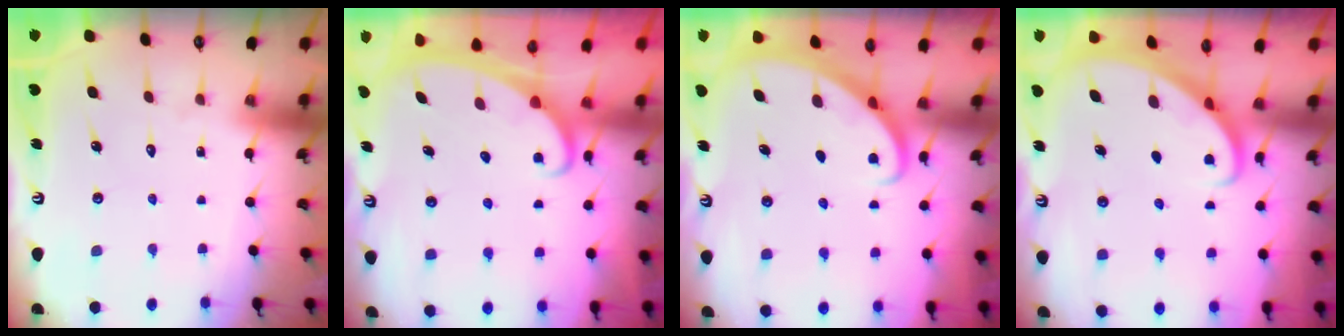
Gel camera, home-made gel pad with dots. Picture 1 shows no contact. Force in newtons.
{"total": 2.4, "press": 2.4, "slide": 0.3}
{"total": 2.7, "press": 2.7, "slide": 0.2}
{"total": 2.7, "press": 2.7, "slide": 0.3}